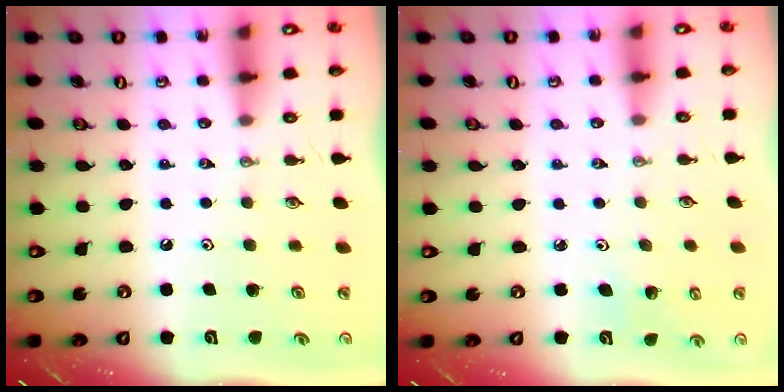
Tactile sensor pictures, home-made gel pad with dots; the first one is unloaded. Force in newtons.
{"total": 3.0, "press": 3.0, "slide": 0.3}